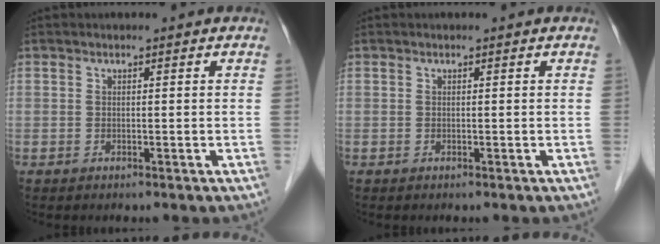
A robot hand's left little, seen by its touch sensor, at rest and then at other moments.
{"total": 0.0}